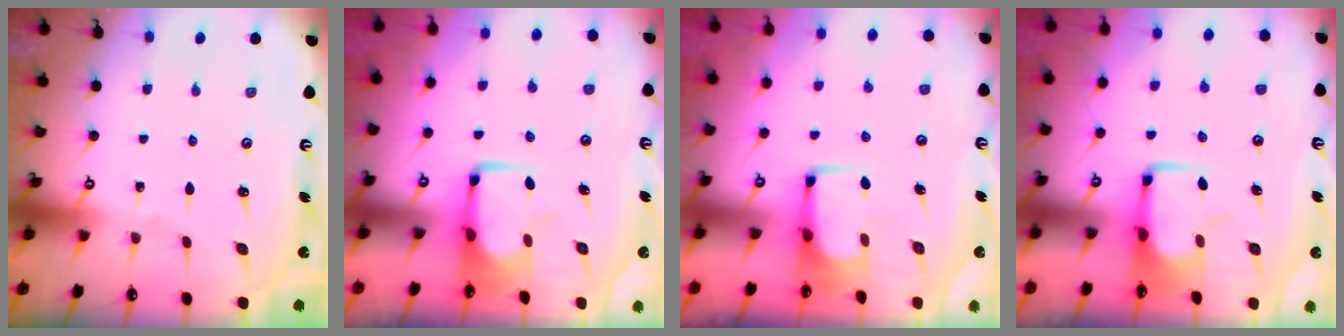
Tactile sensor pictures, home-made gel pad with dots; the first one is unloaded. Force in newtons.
{"total": 0.5, "press": 0.5, "slide": 0.2}
{"total": 1.7, "press": 1.6, "slide": 0.3}
{"total": 1.0, "press": 0.8, "slide": 0.6}